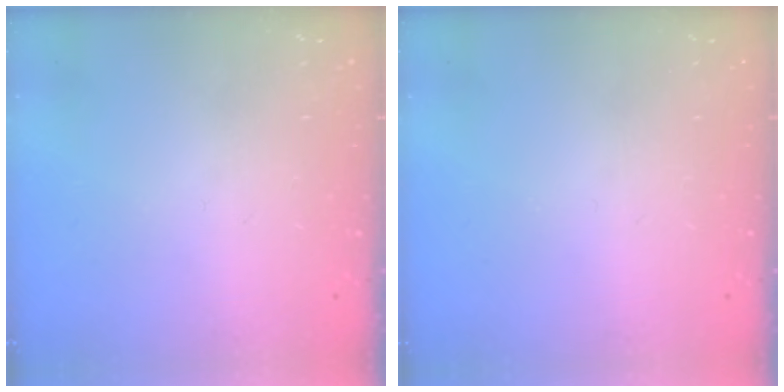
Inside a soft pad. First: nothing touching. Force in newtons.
{"total": 0.0}